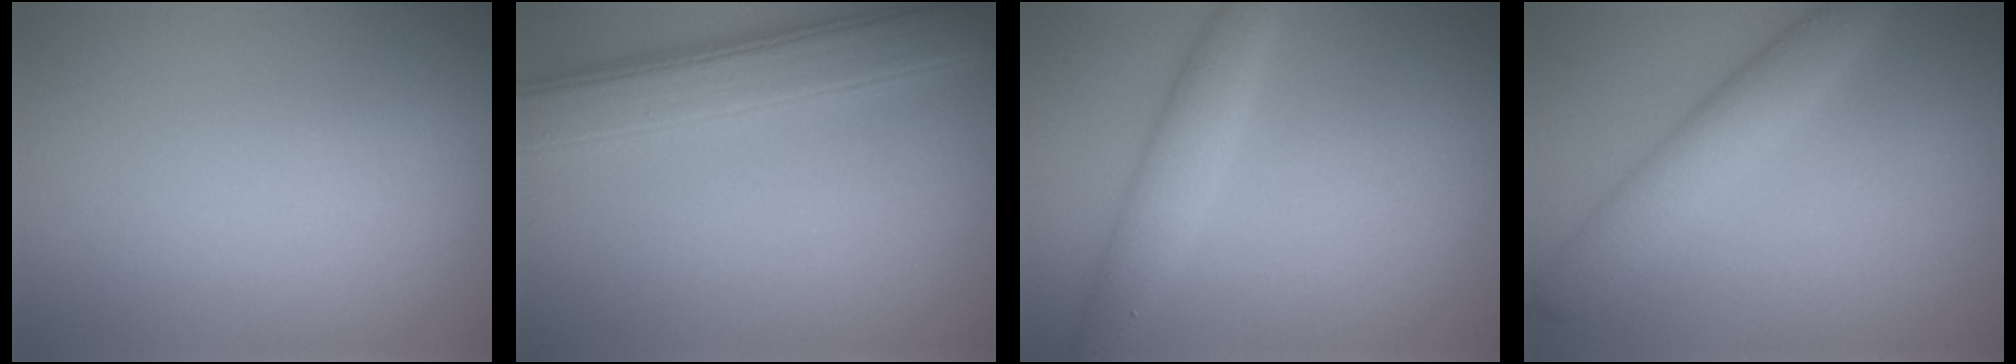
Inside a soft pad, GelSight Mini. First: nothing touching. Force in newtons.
{"total": 6.3, "press": 6.3, "slide": 0.1}
{"total": 3.0, "press": 3.0, "slide": 0.1}
{"total": 3.8, "press": 3.8, "slide": 0.0}